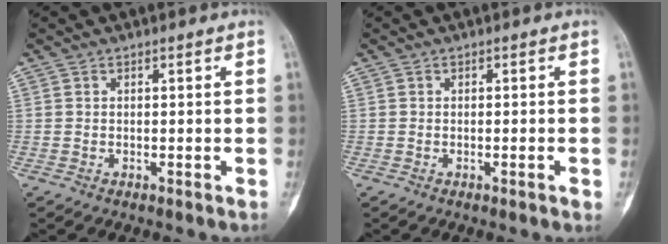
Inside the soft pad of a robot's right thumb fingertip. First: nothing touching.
{"total": 1.4, "force": [-0.5, 0.1, 1.3], "torque": [-0.018, 0.000, -0.005]}